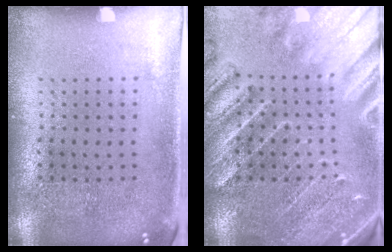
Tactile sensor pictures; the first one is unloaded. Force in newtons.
{"total": 3.2, "press": 2.9, "slide": 1.2}